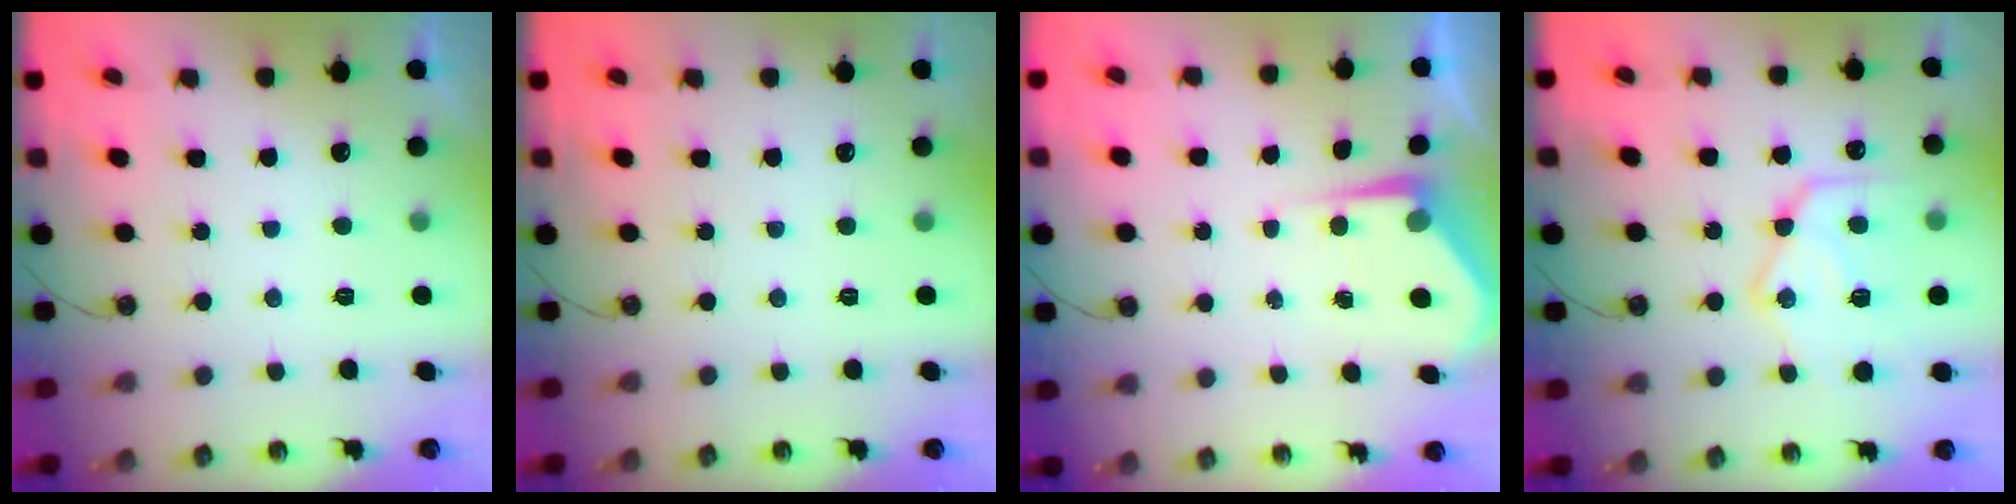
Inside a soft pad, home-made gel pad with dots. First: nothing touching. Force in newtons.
{"total": 0.0}
{"total": 4.9, "press": 4.9, "slide": 0.2}
{"total": 18.1, "press": 18.0, "slide": 1.6}